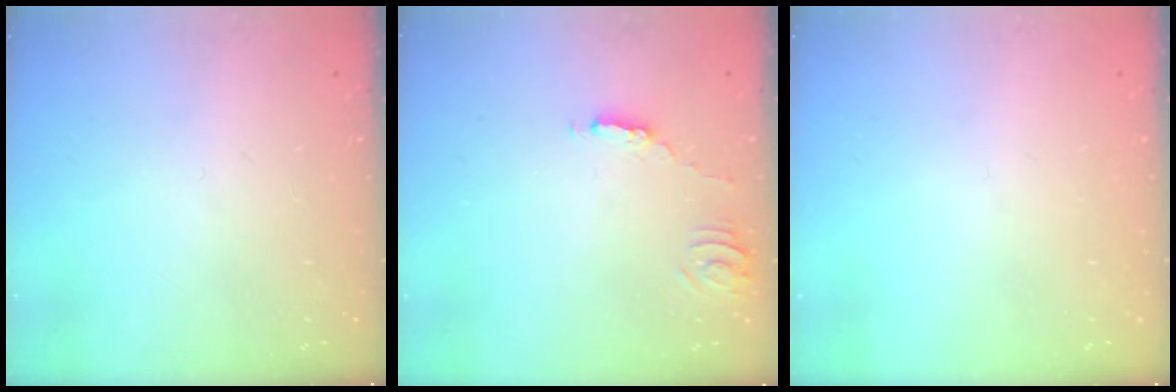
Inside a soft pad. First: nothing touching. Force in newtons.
{"total": 2.5, "press": 2.5, "slide": 0.2}
{"total": 0.0}